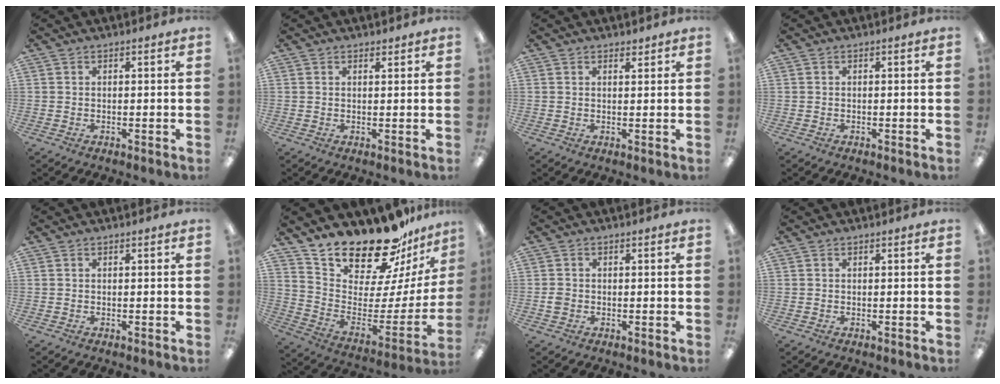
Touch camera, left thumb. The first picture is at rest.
{"total": 1.2, "force": [1.1, 0.4, 0.2], "torque": [0.004, -0.004, 0.019]}
{"total": 1.5, "force": [1.3, 0.5, 0.3], "torque": [0.001, -0.004, 0.024]}
{"total": 0.0}
{"total": 0.0}
{"total": 21.8, "force": [20.1, 5.8, 6.3], "torque": [-0.106, -0.175, 0.355]}
{"total": 1.8, "force": [-0.3, 1.5, 0.8], "torque": [-0.013, 0.005, -0.007]}
{"total": 0.0}